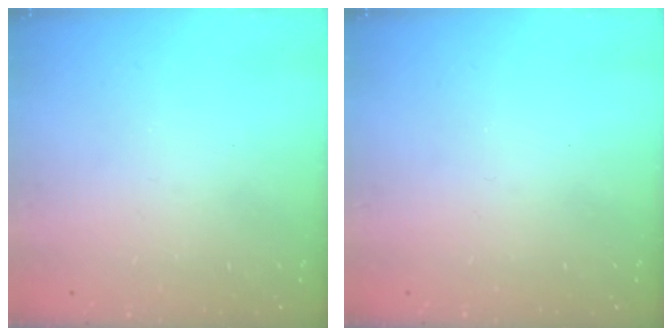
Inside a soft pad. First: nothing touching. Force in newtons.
{"total": 0.0}